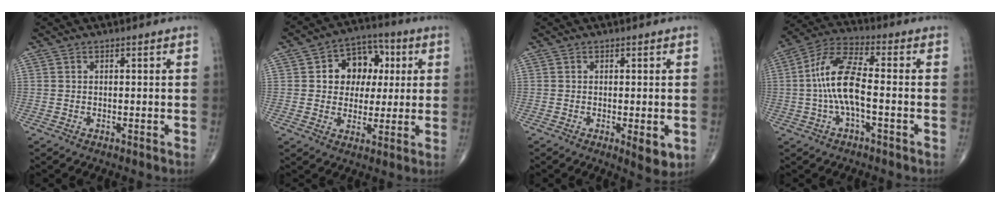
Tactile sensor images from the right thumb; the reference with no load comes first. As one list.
[{"total": 11.4, "force": [2.2, 8.9, 6.8], "torque": [-0.046, 0.012, 0.030]}, {"total": 4.0, "force": [-1.0, 1.3, 3.6], "torque": [-0.048, -0.010, -0.012]}, {"total": 11.3, "force": [-1.3, 3.9, 10.6], "torque": [-0.228, 0.037, -0.029]}]